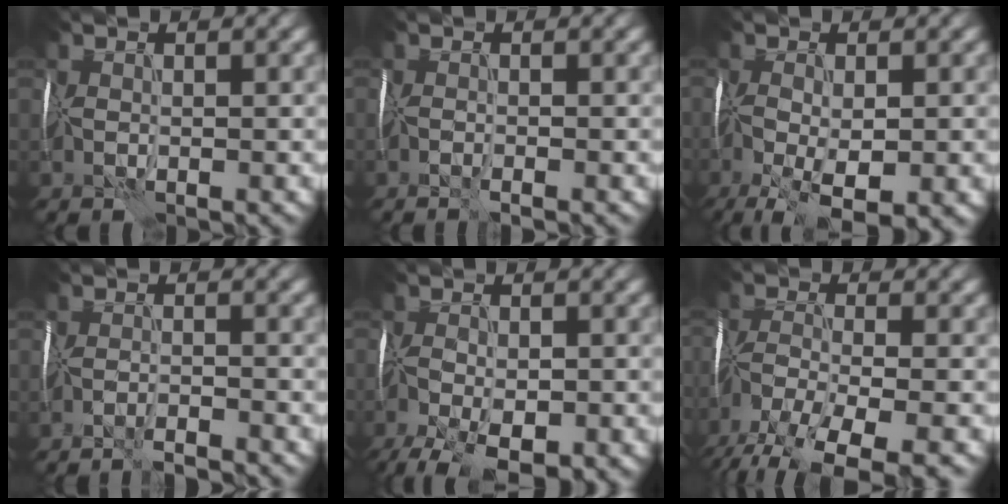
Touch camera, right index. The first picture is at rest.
{"total": 1.1, "force": [-0.9, 0.0, 0.7], "torque": [-0.010, -0.004, -0.016]}
{"total": 7.4, "force": [-3.5, 2.7, 6.0], "torque": [-0.116, -0.014, -0.049]}
{"total": 3.4, "force": [-3.2, 0.1, 1.1], "torque": [-0.018, 0.002, -0.052]}
{"total": 8.4, "force": [-5.4, 3.4, 5.5], "torque": [-0.111, -0.032, -0.080]}
{"total": 10.1, "force": [-7.4, 2.8, 6.3], "torque": [-0.123, -0.027, -0.126]}